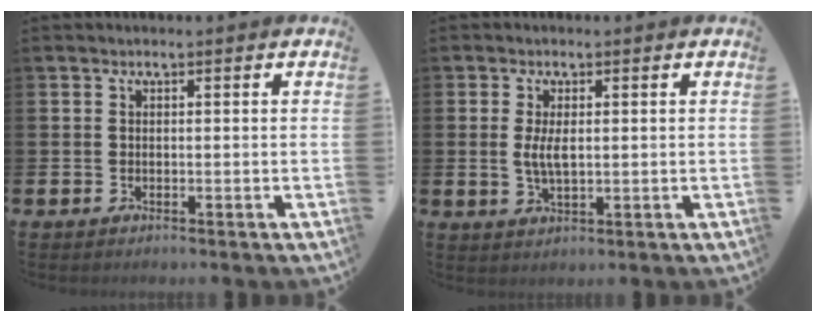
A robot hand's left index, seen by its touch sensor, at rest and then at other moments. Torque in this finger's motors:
{"motor_torque": [0.72, -0.10, 0.13, 0.12]}